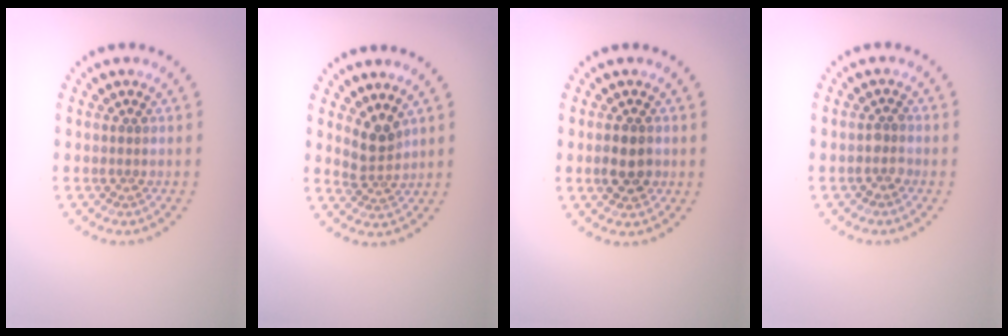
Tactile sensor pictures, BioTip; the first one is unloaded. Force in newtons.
{"total": 2.4, "press": 1.8, "slide": 1.6}
{"total": 2.6, "press": 2.6, "slide": 0.3}
{"total": 1.3, "press": 1.1, "slide": 0.6}